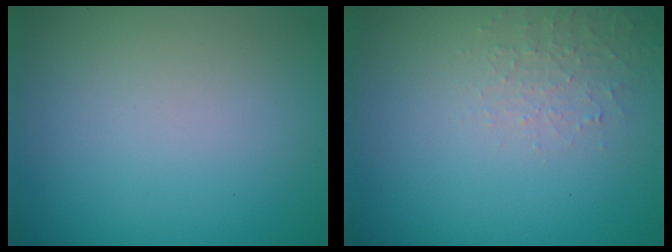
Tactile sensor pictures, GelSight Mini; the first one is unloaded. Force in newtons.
{"total": 1.8, "press": 1.8, "slide": 0.4}